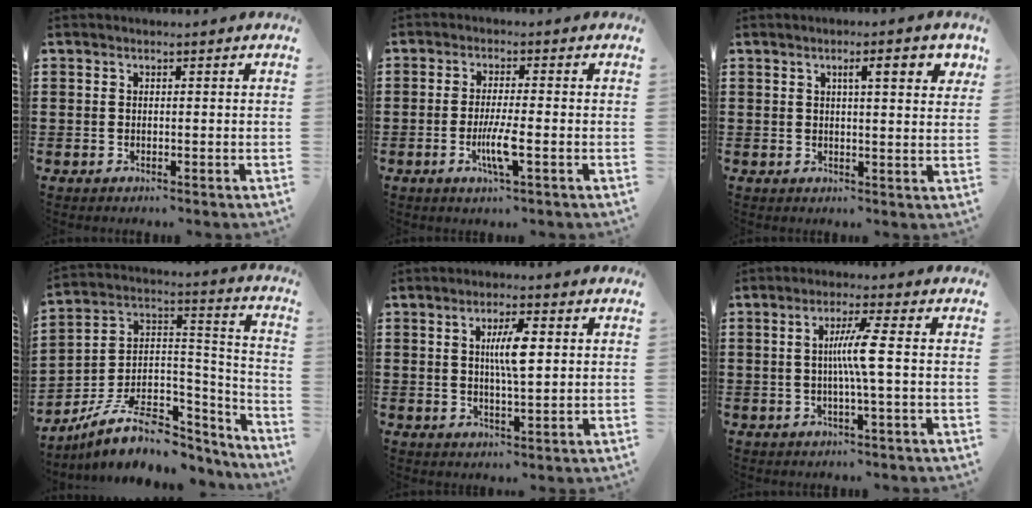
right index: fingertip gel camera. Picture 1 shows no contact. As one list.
[{"total": 5.1, "force": [-1.8, 0.6, 4.7], "torque": [-0.092, -0.012, -0.034]}, {"total": 4.5, "force": [1.8, 0.4, 4.1], "torque": [-0.066, -0.002, 0.022]}, {"total": 9.7, "force": [-6.0, 5.2, 5.5], "torque": [-0.110, 0.010, -0.106]}, {"total": 5.7, "force": [1.0, 0.9, 5.6], "torque": [-0.107, 0.004, 0.014]}, {"total": 5.5, "force": [-0.1, -1.0, 5.4], "torque": [-0.098, -0.011, -0.008]}]